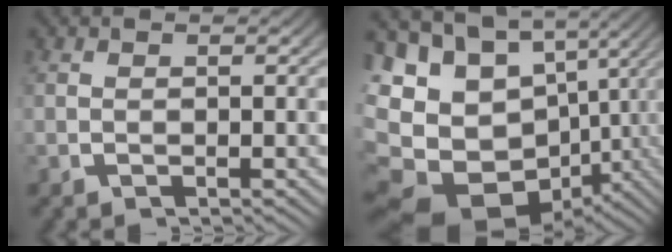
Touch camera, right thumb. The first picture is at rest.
{"total": 18.7, "force": [-2.3, 14.3, 11.9], "torque": [-0.238, -0.069, -0.012]}